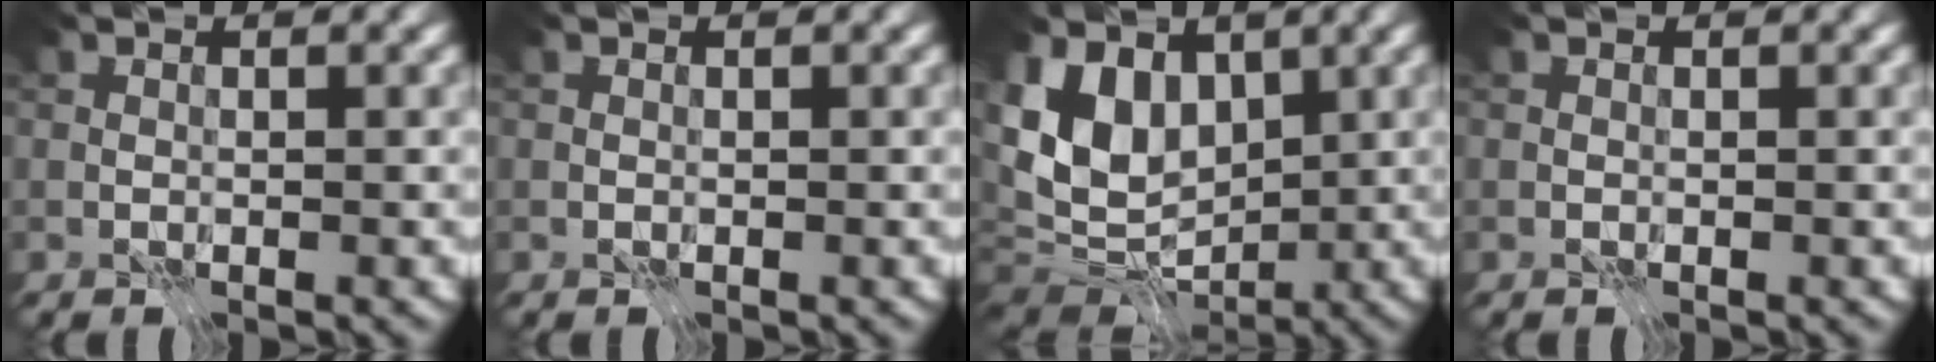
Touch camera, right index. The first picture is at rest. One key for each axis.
{"total": 0.0}
{"total": 8.6, "fx": 1.6, "fy": 6.2, "fz": 5.7, "tx": -0.108, "ty": -0.002, "tz": 0.020}
{"total": 0.0}